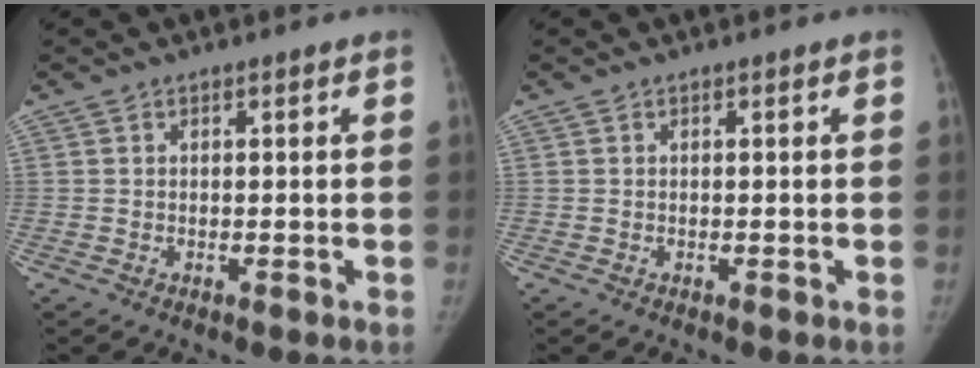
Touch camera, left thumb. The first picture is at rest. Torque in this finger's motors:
{"motor_torque": [0.04, 0.03, 0.18, -0.17, 0.00]}